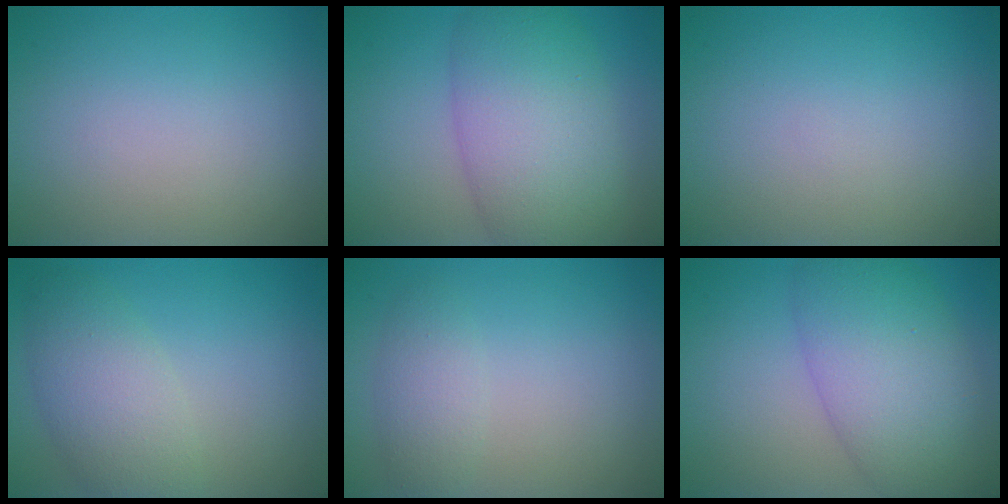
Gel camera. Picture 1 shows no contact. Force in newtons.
{"total": 8.7, "press": 8.7, "slide": 0.5}
{"total": 0.0}
{"total": 4.6, "press": 4.6, "slide": 0.2}
{"total": 2.1, "press": 2.1, "slide": 0.2}
{"total": 8.1, "press": 8.1, "slide": 0.2}